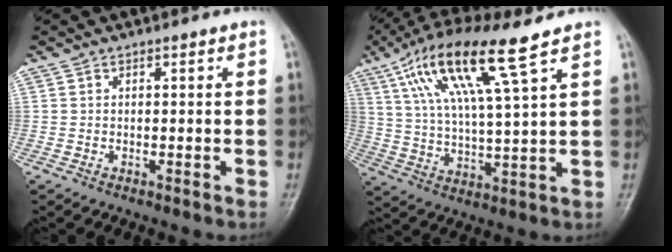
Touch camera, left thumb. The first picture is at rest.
{"total": 15.6, "force": [8.2, 2.2, 13.0], "torque": [-0.258, -0.015, 0.157]}